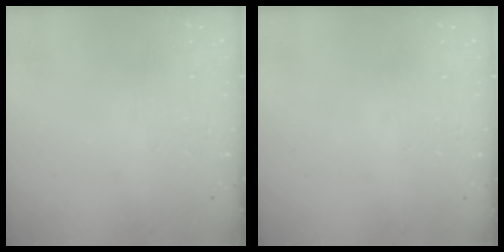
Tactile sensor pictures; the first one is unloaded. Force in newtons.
{"total": 0.0}